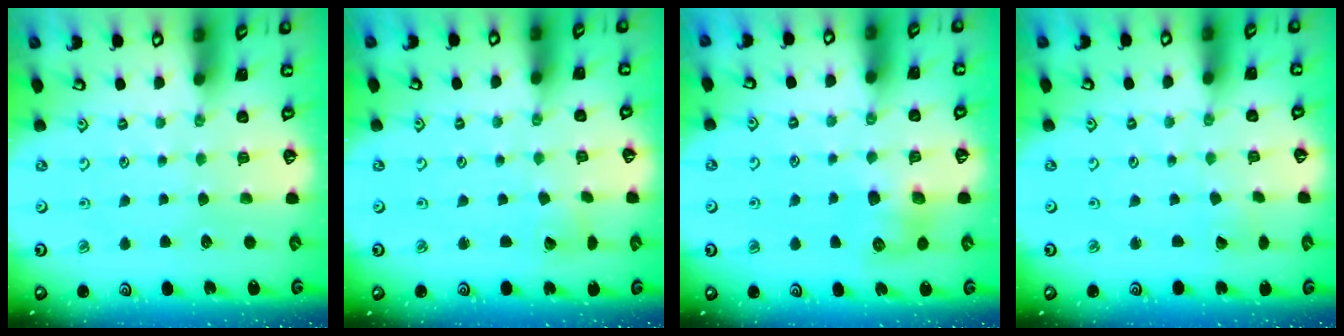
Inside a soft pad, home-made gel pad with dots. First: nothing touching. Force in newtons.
{"total": 2.6, "press": 2.5, "slide": 0.3}
{"total": 8.9, "press": 8.9, "slide": 0.7}
{"total": 0.5, "press": 0.5, "slide": 0.0}